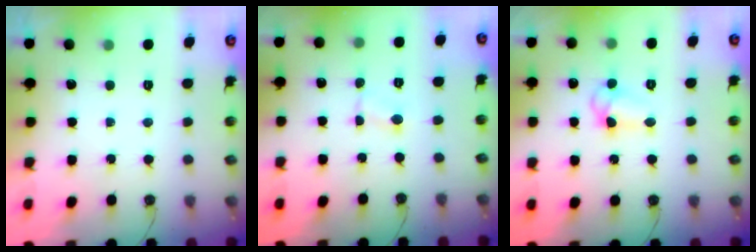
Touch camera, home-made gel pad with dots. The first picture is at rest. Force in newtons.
{"total": 1.1, "press": 1.0, "slide": 0.3}
{"total": 8.3, "press": 8.3, "slide": 0.6}